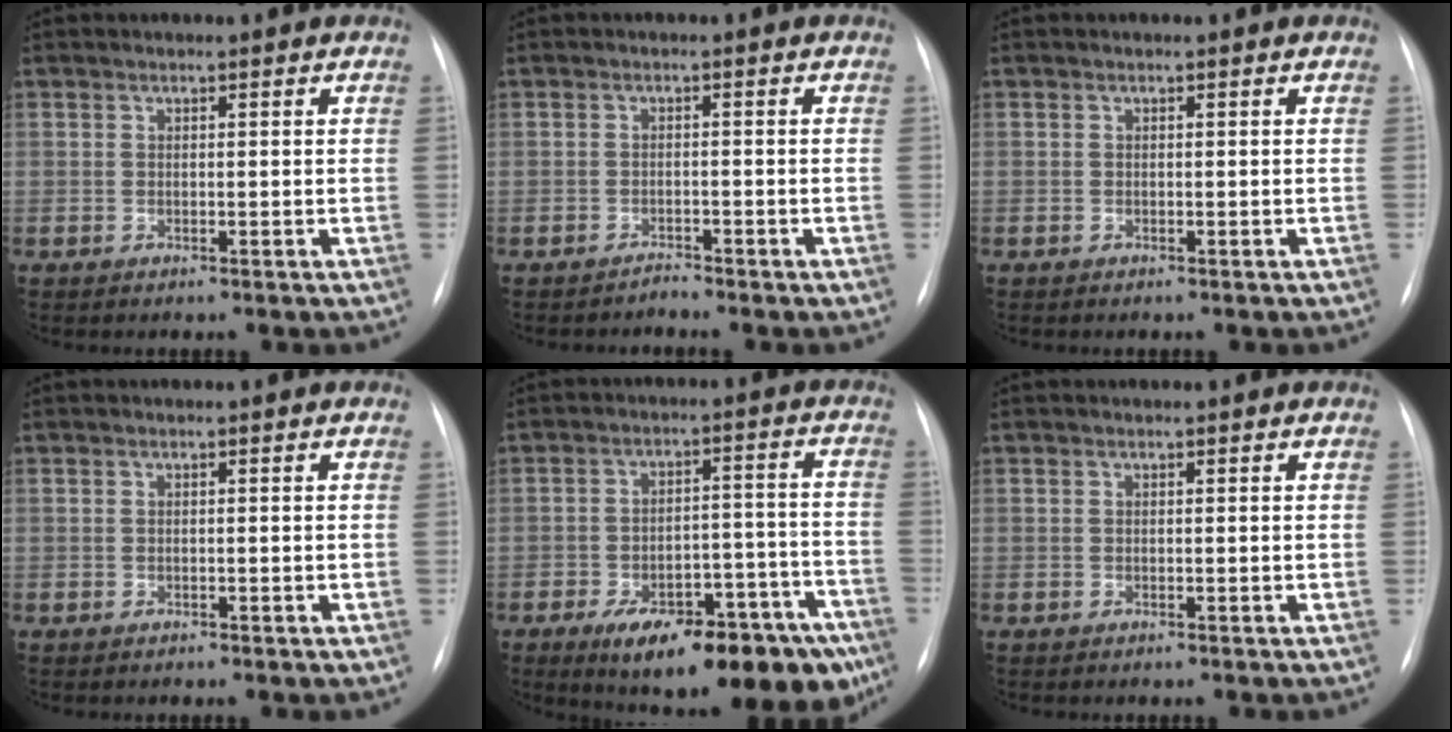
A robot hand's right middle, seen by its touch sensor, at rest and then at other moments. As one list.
[{"total": 1.2, "force": [-1.2, -0.1, -0.1], "torque": [0.005, -0.005, -0.019]}, {"total": 0.0}, {"total": 0.0}, {"total": 21.3, "force": [-13.8, 7.6, 14.3], "torque": [-0.126, 0.034, -0.189]}, {"total": 0.0}]